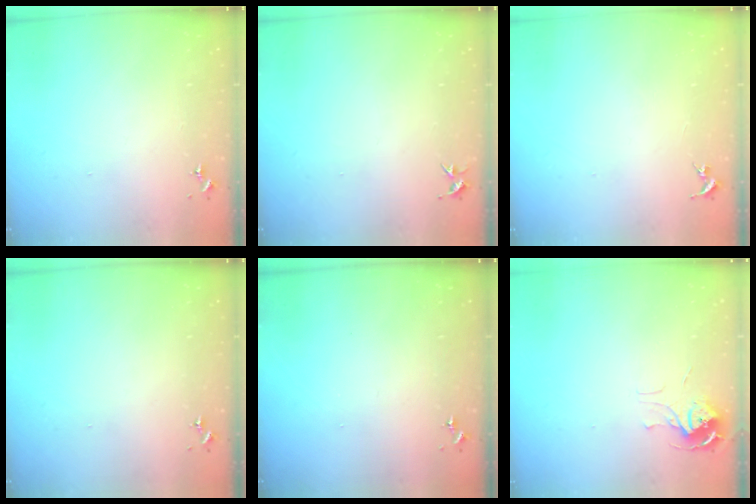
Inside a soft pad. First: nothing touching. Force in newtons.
{"total": 3.4, "press": 3.4, "slide": 0.4}
{"total": 0.0}
{"total": 0.0}
{"total": 0.0}
{"total": 6.2, "press": 6.1, "slide": 0.5}